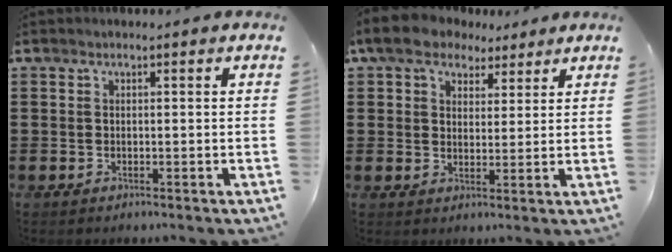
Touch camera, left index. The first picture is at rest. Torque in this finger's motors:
{"motor_torque": [2.14, 0.00, 0.20, -0.04]}